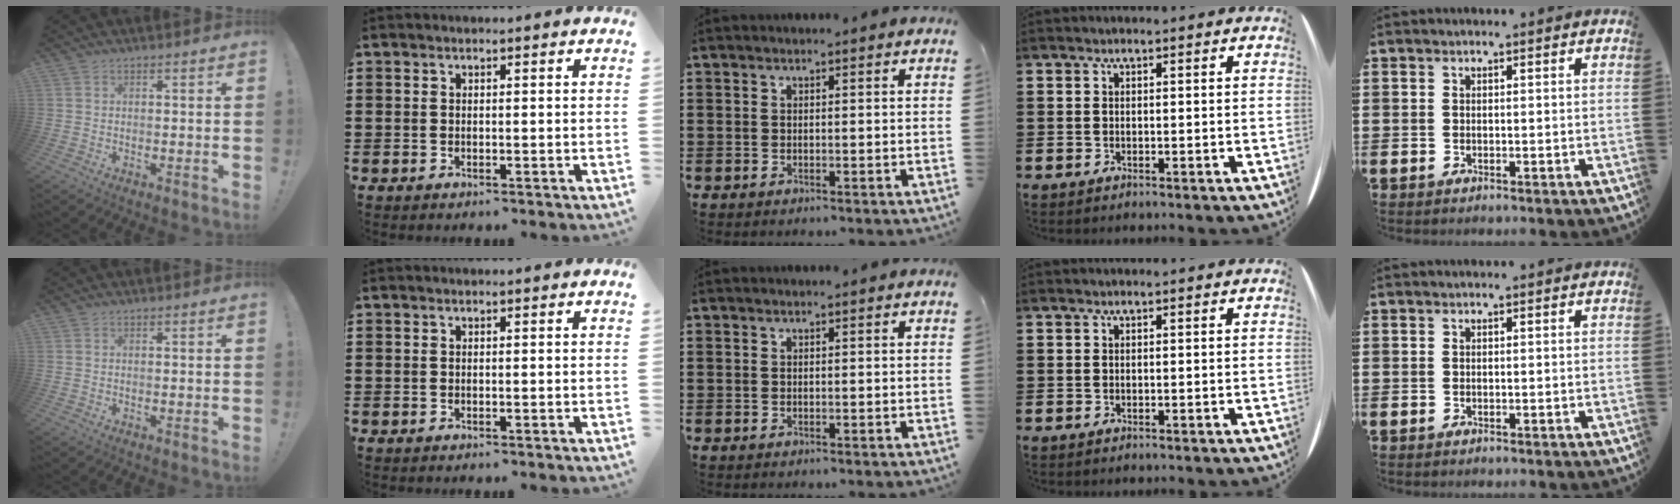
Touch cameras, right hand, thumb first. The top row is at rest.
{}